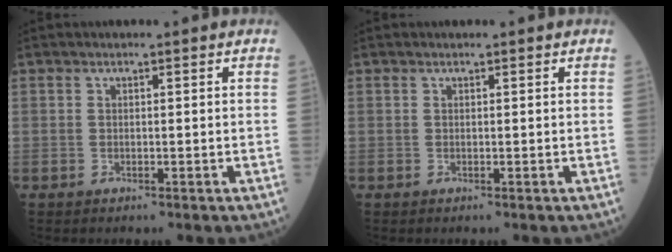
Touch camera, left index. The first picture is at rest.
{"total": 0.0}